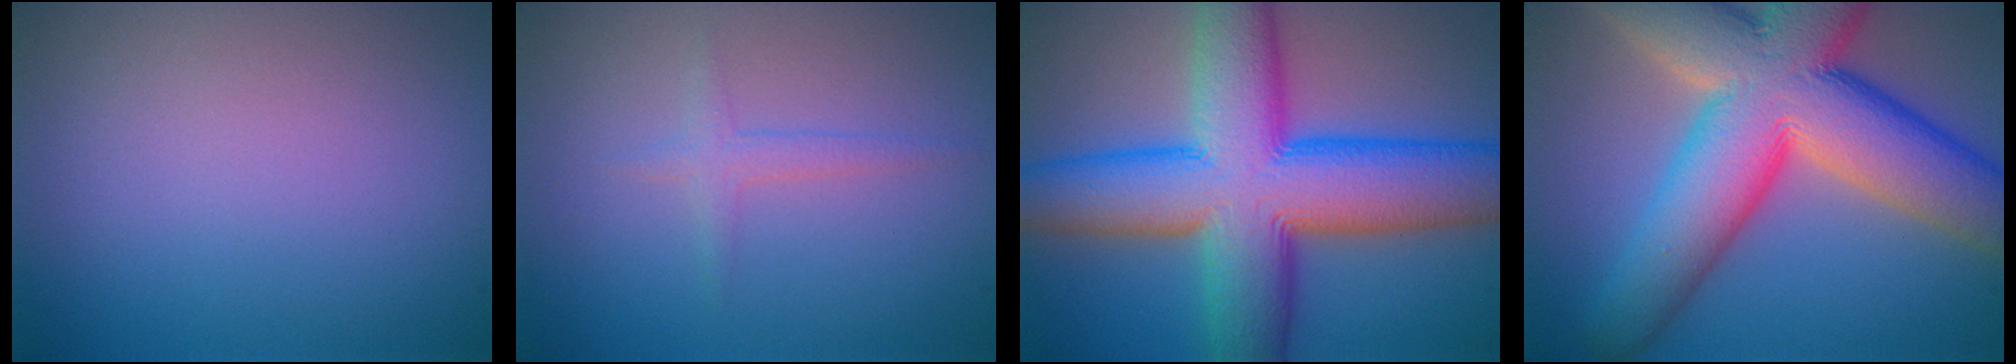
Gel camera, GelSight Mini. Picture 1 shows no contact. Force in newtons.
{"total": 1.3, "press": 1.3, "slide": 0.1}
{"total": 14.2, "press": 14.2, "slide": 0.3}
{"total": 15.3, "press": 15.3, "slide": 1.1}